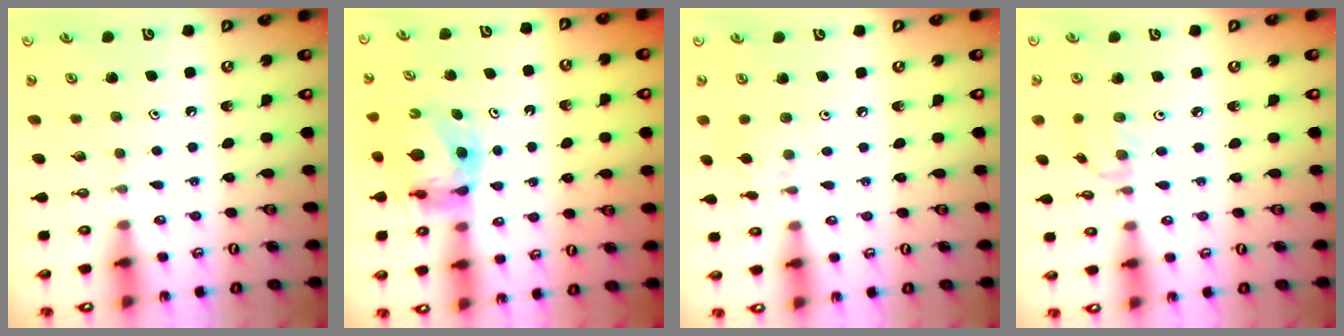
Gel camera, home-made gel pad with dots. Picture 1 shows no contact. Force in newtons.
{"total": 6.0, "press": 6.0, "slide": 0.6}
{"total": 2.6, "press": 2.6, "slide": 0.5}
{"total": 1.1, "press": 1.1, "slide": 0.3}